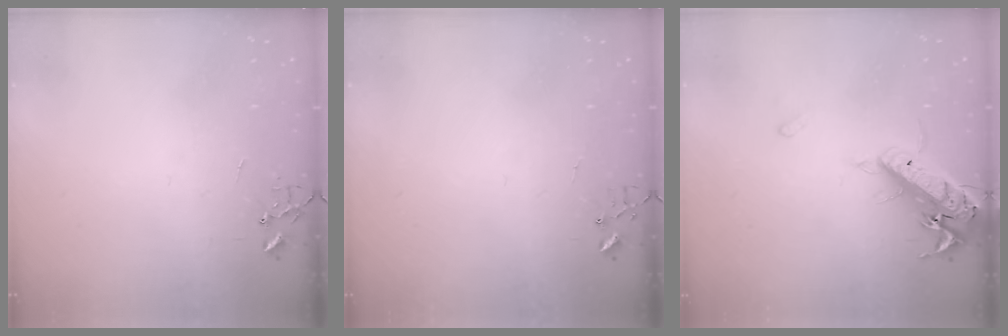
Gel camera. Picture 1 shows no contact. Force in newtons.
{"total": 3.8, "press": 3.8, "slide": 0.5}
{"total": 17.3, "press": 16.9, "slide": 3.7}